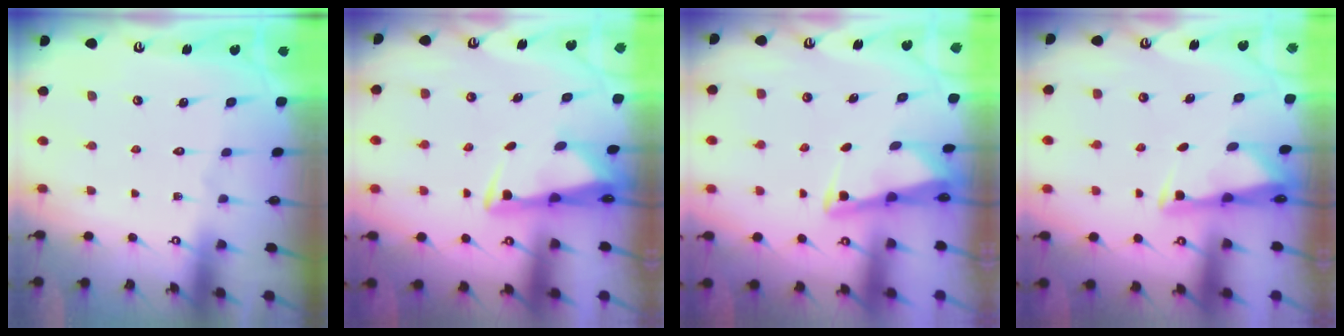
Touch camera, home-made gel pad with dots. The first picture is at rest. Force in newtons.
{"total": 3.0, "press": 2.8, "slide": 1.0}
{"total": 2.8, "press": 2.8, "slide": 0.2}
{"total": 2.8, "press": 2.8, "slide": 0.4}